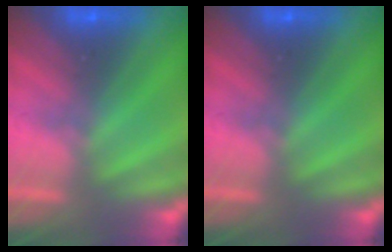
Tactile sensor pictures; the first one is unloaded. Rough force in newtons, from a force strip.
{"total": 0.0}